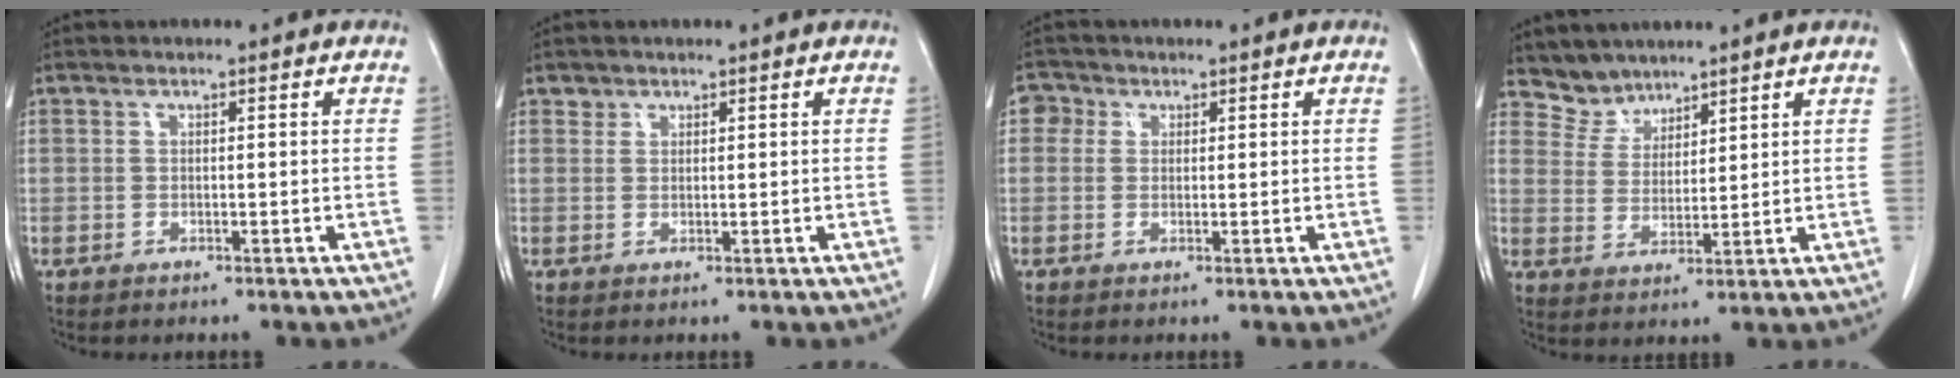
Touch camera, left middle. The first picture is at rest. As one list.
[{"total": 1.0, "force": [0.7, 0.7, -0.1], "torque": [0.010, 0.001, 0.008]}, {"total": 2.4, "force": [0.8, 2.2, 0.5], "torque": [-0.001, 0.006, 0.007]}, {"total": 4.4, "force": [4.0, 1.8, -0.5], "torque": [0.011, 0.003, 0.085]}]